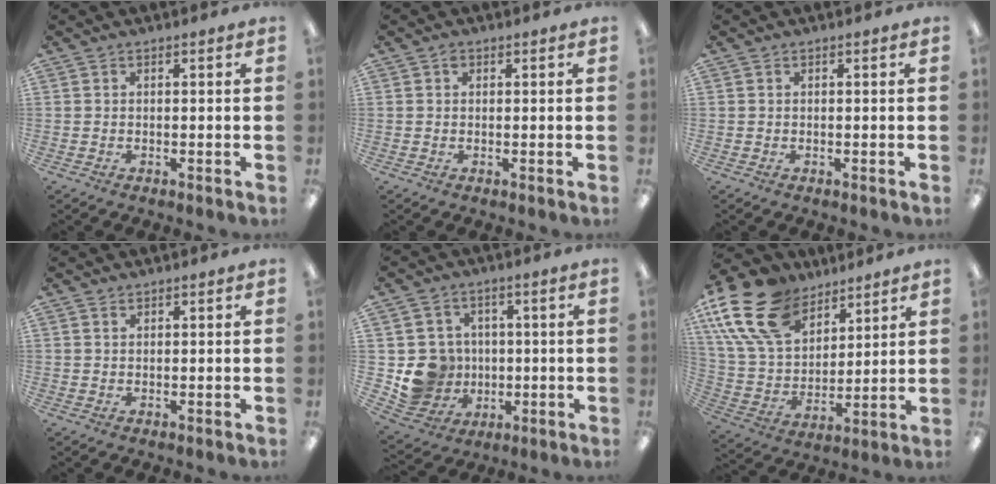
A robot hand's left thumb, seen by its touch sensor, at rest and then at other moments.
{"total": 1.0, "force": [0.3, 0.7, 0.6], "torque": [-0.013, 0.004, 0.005]}
{"total": 0.0}
{"total": 0.7, "force": [0.6, 0.3, 0.2], "torque": [-0.005, 0.000, 0.011]}
{"total": 10.4, "force": [-0.6, 10.1, 2.2], "torque": [-0.076, 0.008, 0.004]}
{"total": 20.8, "force": [12.9, 12.3, 10.6], "torque": [-0.243, -0.065, 0.240]}